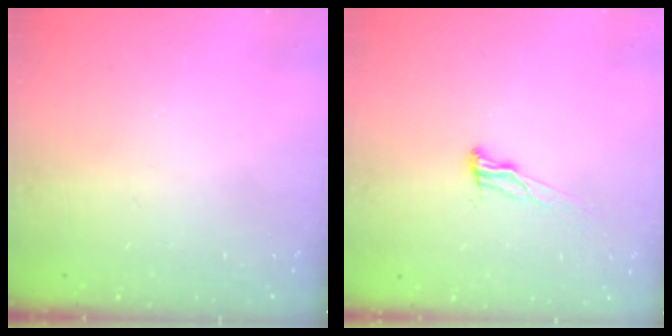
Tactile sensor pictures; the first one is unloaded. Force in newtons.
{"total": 8.6, "press": 8.2, "slide": 2.5}